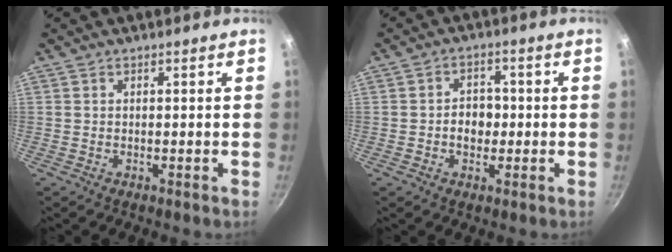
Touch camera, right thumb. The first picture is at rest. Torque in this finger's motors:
{"motor_torque": [-0.04, 0.03, 0.03, 0.02, 0.07]}